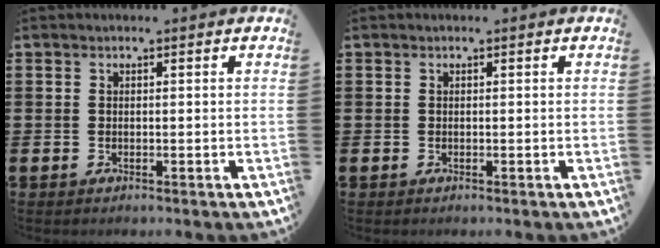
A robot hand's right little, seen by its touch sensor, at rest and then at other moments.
{"total": 0.0}